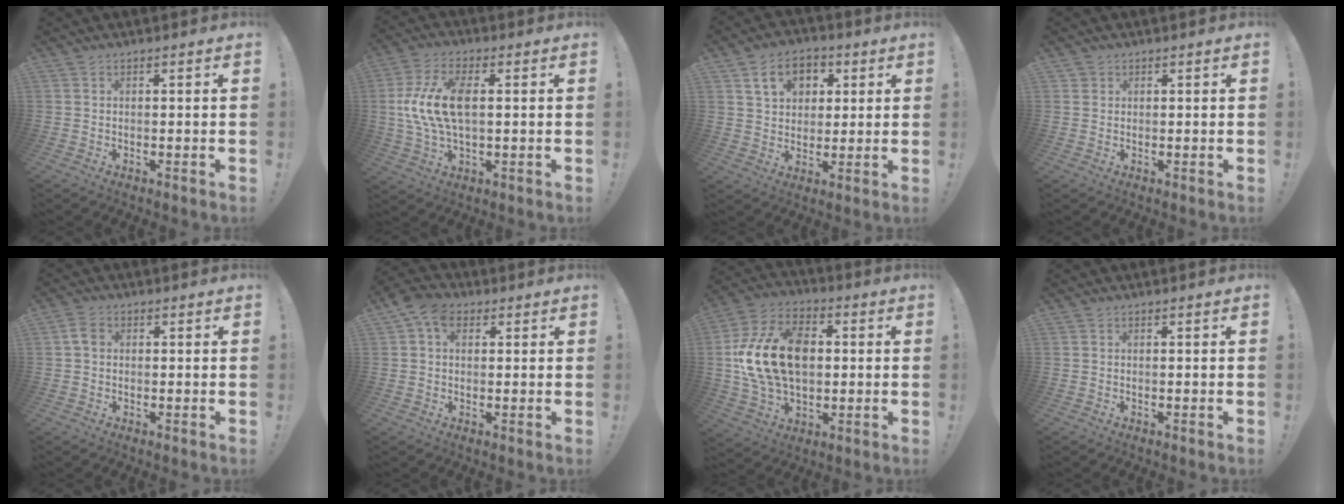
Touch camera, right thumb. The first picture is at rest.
{"total": 14.0, "force": [1.2, 7.4, 11.9], "torque": [-0.237, 0.001, 0.024]}
{"total": 10.5, "force": [4.2, 8.1, 5.2], "torque": [-0.071, -0.007, 0.081]}
{"total": 1.2, "force": [0.7, 1.0, 0.1], "torque": [0.004, -0.002, 0.013]}
{"total": 4.1, "force": [0.6, 3.2, 2.5], "torque": [-0.042, 0.008, 0.013]}
{"total": 6.3, "force": [2.4, 4.4, 3.8], "torque": [-0.063, 0.000, 0.045]}
{"total": 21.9, "force": [1.8, 15.2, 15.6], "torque": [-0.267, 0.008, 0.043]}
{"total": 0.0}